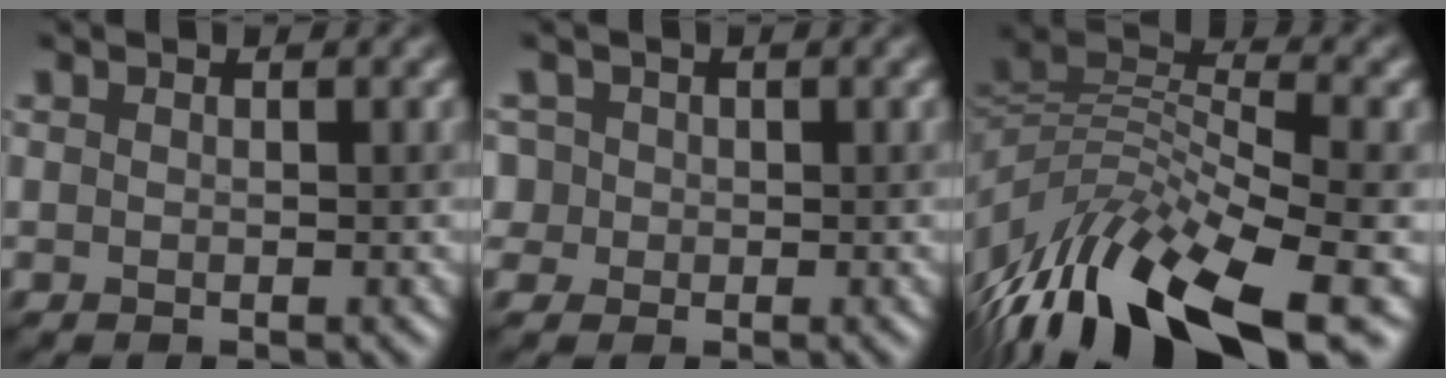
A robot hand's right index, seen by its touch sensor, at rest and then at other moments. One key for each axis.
{"total": 3.4, "fx": 1.0, "fy": 3.1, "fz": 1.2, "tx": -0.019, "ty": 0.023, "tz": 0.004}
{"total": 12.0, "fx": -5.6, "fy": 4.6, "fz": 9.5, "tx": -0.177, "ty": 0.005, "tz": -0.098}